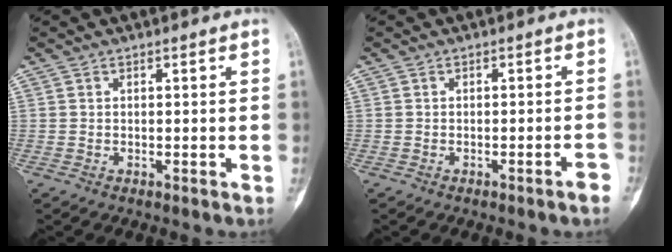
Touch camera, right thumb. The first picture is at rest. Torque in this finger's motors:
{"motor_torque": [-0.26, 0.13, -0.20, 0.09, -0.08]}